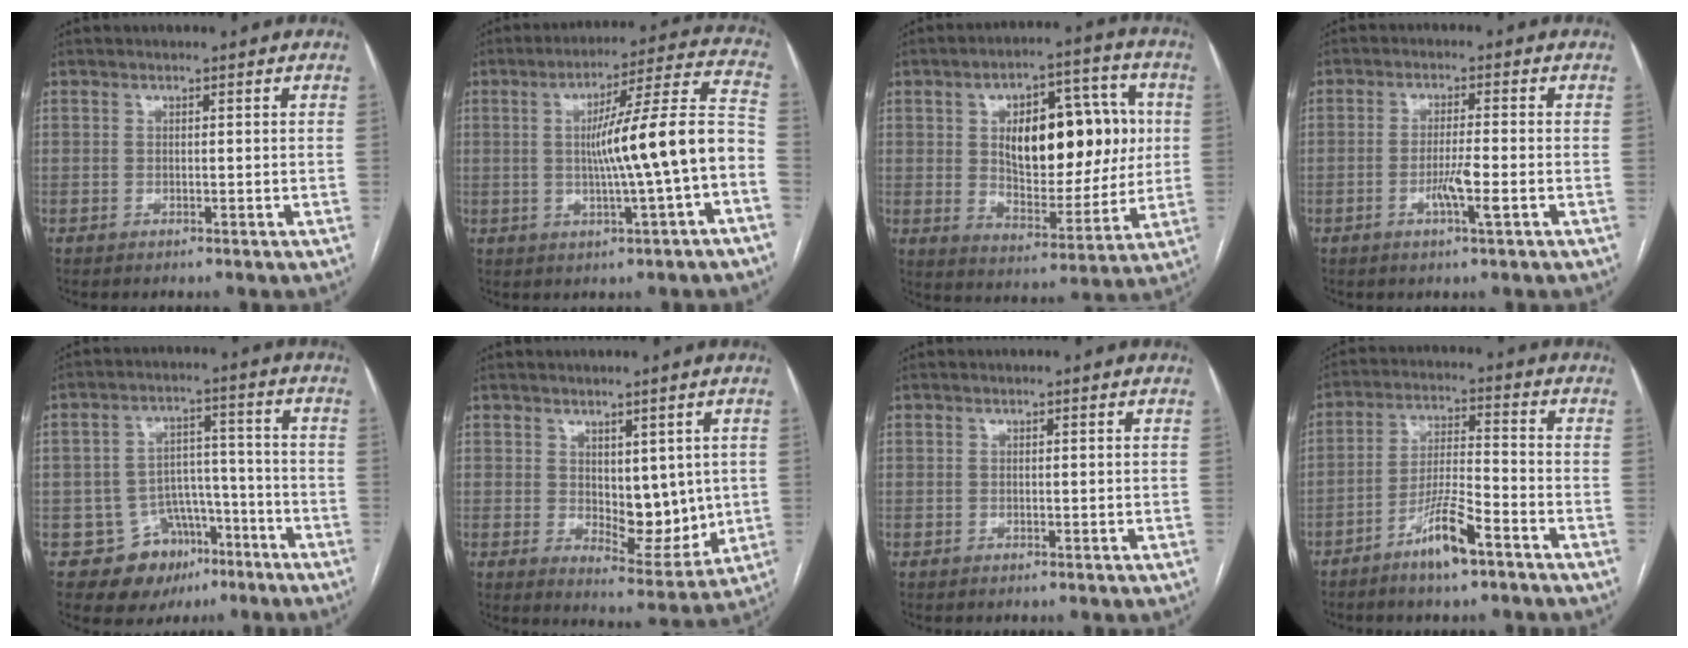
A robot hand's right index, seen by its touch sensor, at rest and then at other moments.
{"total": 14.5, "force": [-2.0, -0.3, 14.4], "torque": [-0.209, 0.022, -0.031]}
{"total": 18.2, "force": [3.0, 8.7, 15.7], "torque": [-0.239, 0.026, 0.054]}
{"total": 4.3, "force": [-1.4, -0.2, 4.0], "torque": [-0.077, -0.007, -0.026]}
{"total": 9.7, "force": [-5.3, 7.8, 2.4], "torque": [-0.025, 0.040, -0.068]}
{"total": 8.3, "force": [0.9, 4.2, 7.1], "torque": [-0.092, -0.011, 0.032]}
{"total": 0.0}
{"total": 8.0, "force": [-5.2, 0.9, 6.1], "torque": [-0.120, -0.002, -0.095]}